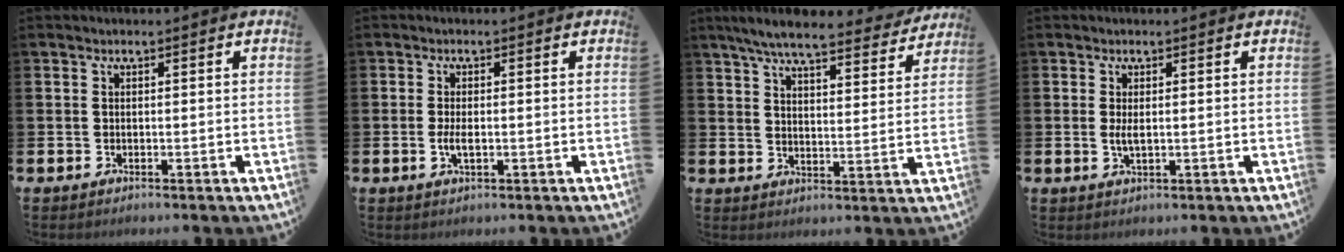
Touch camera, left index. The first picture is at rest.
{"total": 2.3, "force": [-0.2, 1.0, 2.1], "torque": [-0.036, -0.001, -0.006]}
{"total": 7.1, "force": [6.5, 1.1, 2.8], "torque": [-0.068, -0.035, 0.110]}
{"total": 2.0, "force": [0.2, 0.7, 1.8], "torque": [-0.023, -0.004, -0.001]}